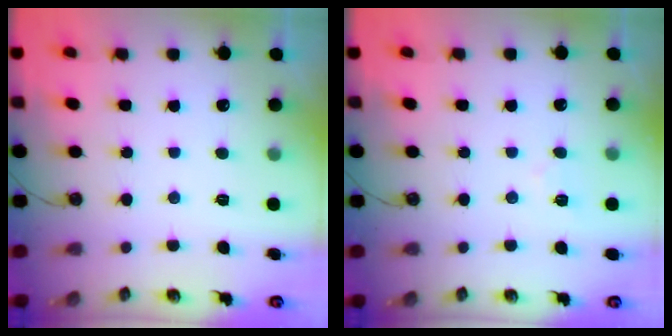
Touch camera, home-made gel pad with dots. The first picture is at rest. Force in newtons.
{"total": 4.7, "press": 4.2, "slide": 1.9}